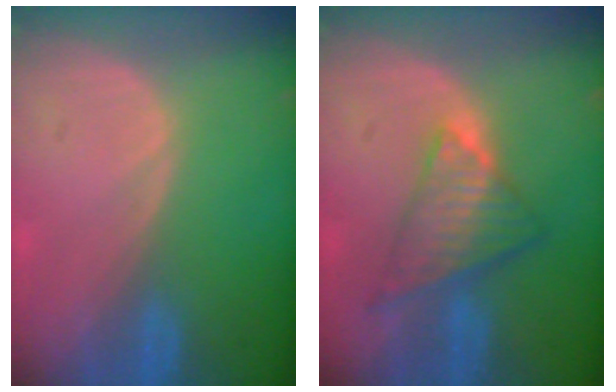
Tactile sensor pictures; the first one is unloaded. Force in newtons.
{"total": 7.2, "press": 6.5, "slide": 3.2}